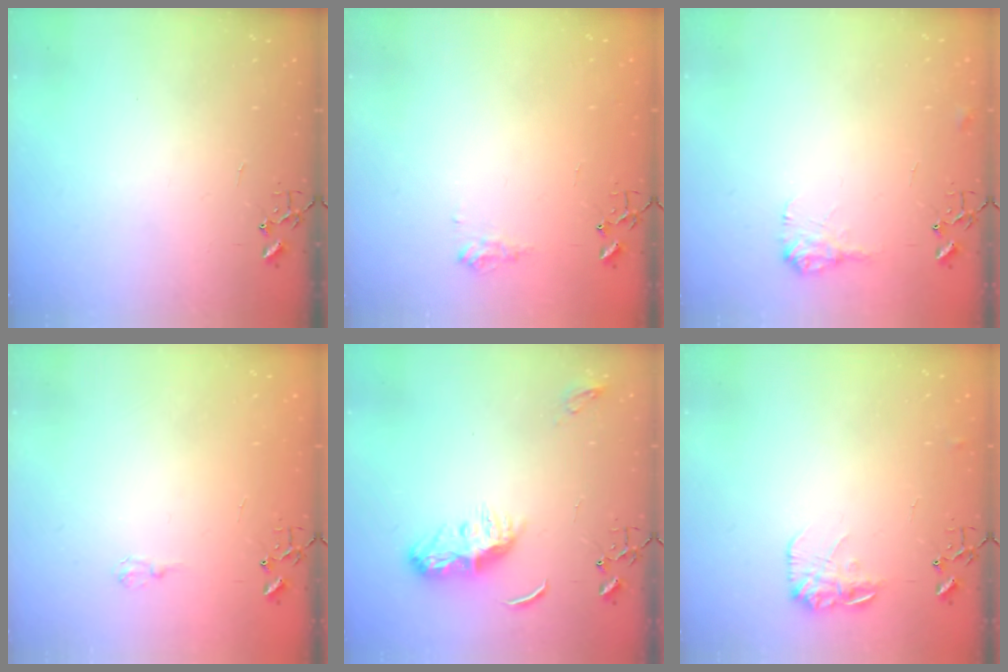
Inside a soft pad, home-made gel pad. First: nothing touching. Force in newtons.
{"total": 7.5, "press": 7.5, "slide": 0.3}
{"total": 8.5, "press": 8.5, "slide": 0.2}
{"total": 6.0, "press": 5.9, "slide": 0.7}
{"total": 8.6, "press": 8.6, "slide": 0.4}
{"total": 11.1, "press": 11.1, "slide": 0.6}